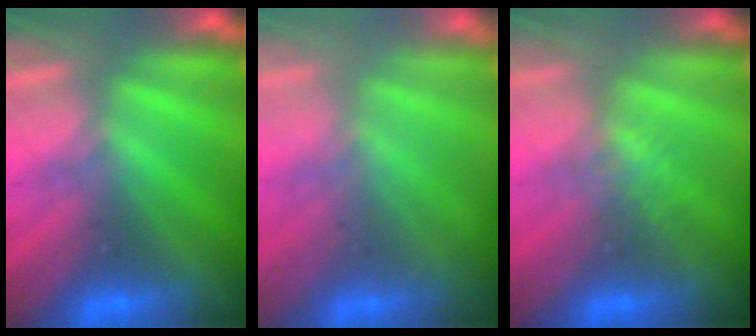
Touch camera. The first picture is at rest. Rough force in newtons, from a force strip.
{"total": 2.0}
{"total": 1.9}